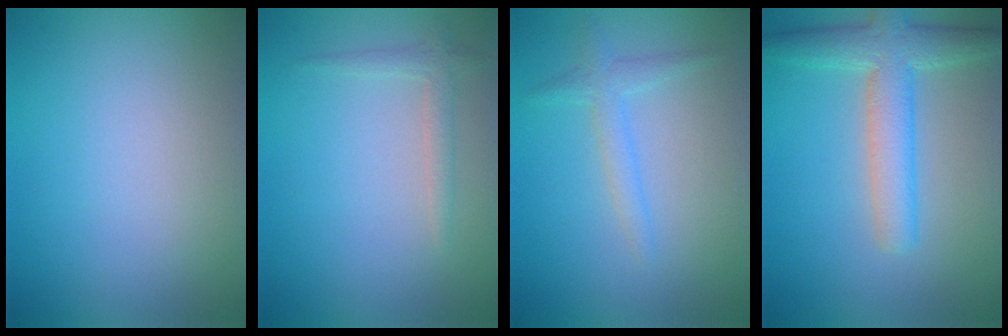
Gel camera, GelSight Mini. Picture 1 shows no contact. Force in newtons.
{"total": 1.4, "press": 1.4, "slide": 0.1}
{"total": 1.8, "press": 1.7, "slide": 0.1}
{"total": 4.9, "press": 4.9, "slide": 0.2}